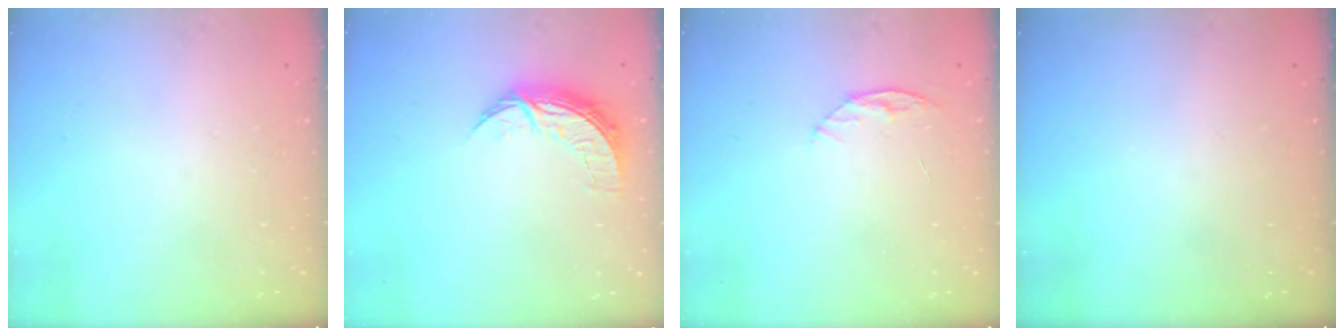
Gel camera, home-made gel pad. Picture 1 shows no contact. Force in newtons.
{"total": 7.5, "press": 7.5, "slide": 0.5}
{"total": 5.1, "press": 5.1, "slide": 0.5}
{"total": 0.0}